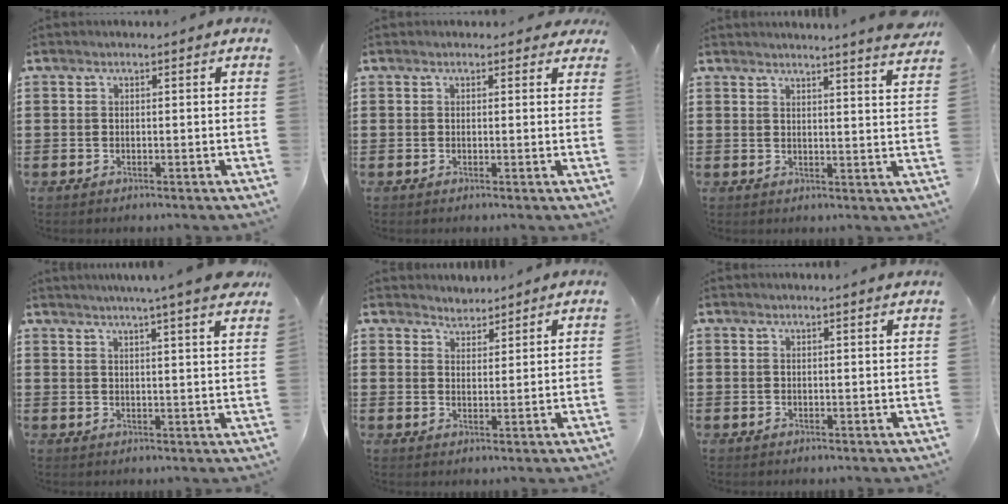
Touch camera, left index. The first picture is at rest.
{"total": 1.0, "force": [0.6, 0.7, 0.4], "torque": [-0.003, 0.005, 0.008]}
{"total": 3.6, "force": [3.4, -1.0, 0.7], "torque": [-0.019, -0.024, 0.057]}
{"total": 4.8, "force": [4.1, -0.9, 2.3], "torque": [-0.049, -0.021, 0.067]}
{"total": 2.9, "force": [2.7, 0.9, -0.5], "torque": [0.000, -0.002, 0.051]}
{"total": 1.2, "force": [1.1, -0.2, 0.4], "torque": [-0.008, -0.001, 0.021]}